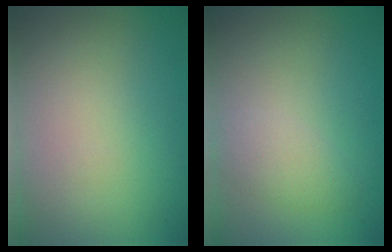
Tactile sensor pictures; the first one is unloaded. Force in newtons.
{"total": 2.2, "press": 2.2, "slide": 0.1}